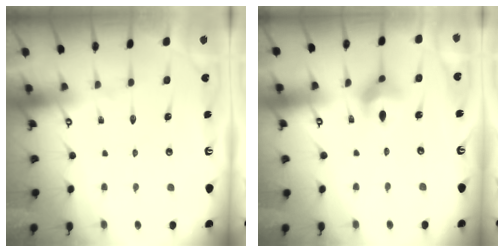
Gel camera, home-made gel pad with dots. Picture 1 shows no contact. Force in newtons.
{"total": 7.8, "press": 7.6, "slide": 1.7}